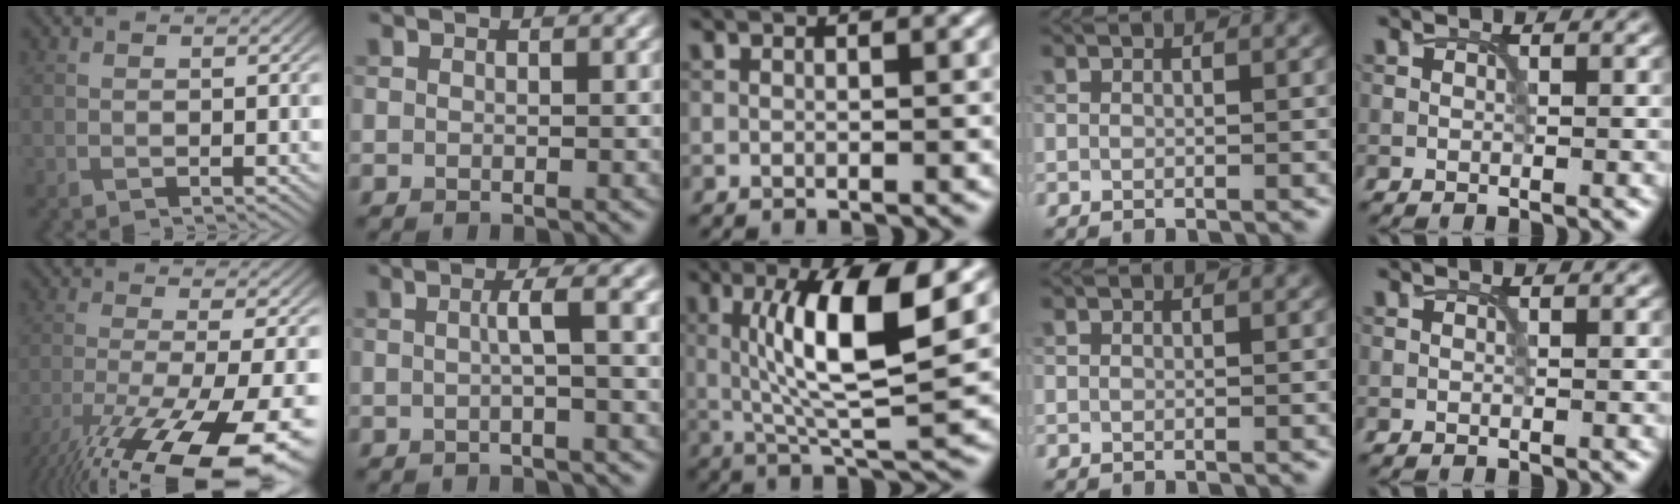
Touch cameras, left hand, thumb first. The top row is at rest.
{"thumb": {"total": 16.6, "force": [-9.9, 3.8, 12.7], "torque": [-0.232, -0.029, -0.156]}, "index": {"total": 3.7, "force": [0.3, 0.7, 3.6], "torque": [-0.048, 0.009, -0.001]}, "middle": {"total": 8.2, "force": [1.6, 1.4, 7.9], "torque": [-0.142, -0.001, 0.033]}}